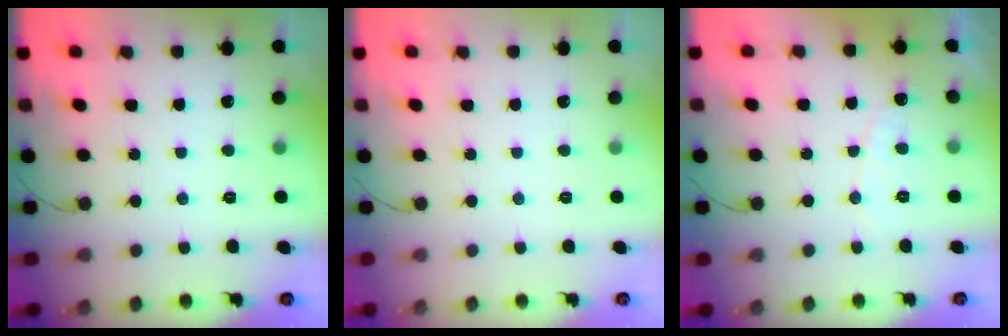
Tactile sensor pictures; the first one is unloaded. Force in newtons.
{"total": 0.0}
{"total": 5.7, "press": 5.7, "slide": 0.3}